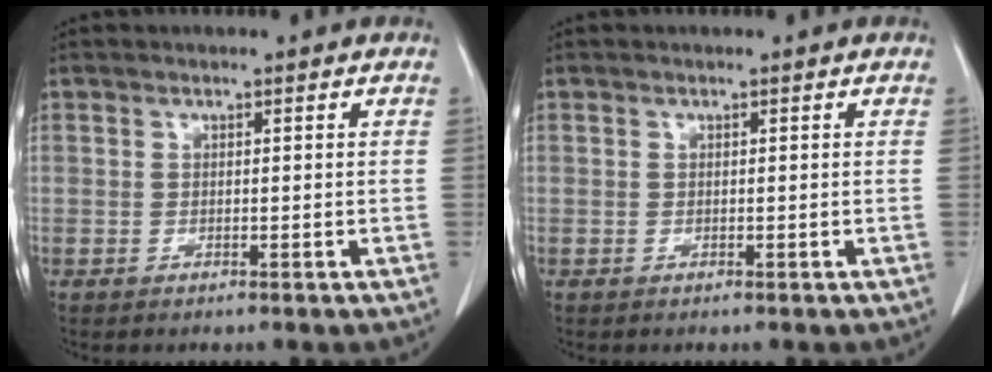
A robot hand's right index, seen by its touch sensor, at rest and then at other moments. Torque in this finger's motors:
{"motor_torque": [0.00, 0.00, 0.00, 0.00]}